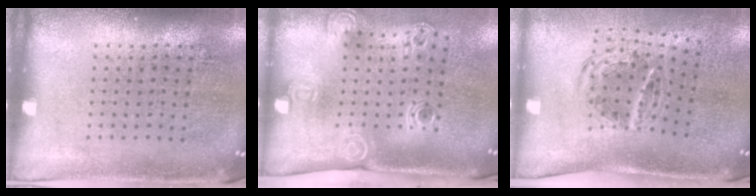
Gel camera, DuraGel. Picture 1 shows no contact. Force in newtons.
{"total": 2.3, "press": 1.6, "slide": 1.7}
{"total": 1.2, "press": 1.0, "slide": 0.5}